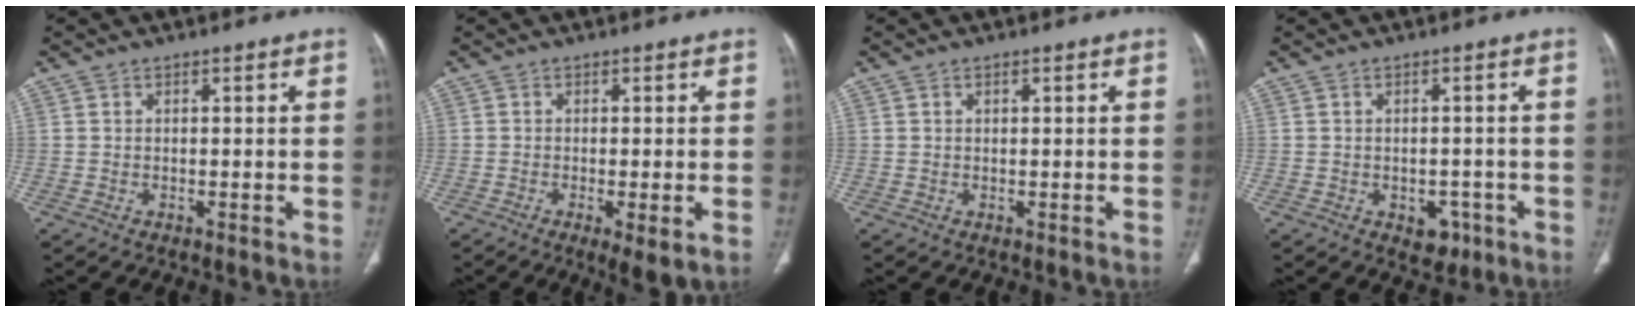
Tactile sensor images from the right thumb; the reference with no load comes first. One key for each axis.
{"total": 4.9, "fx": -1.6, "fy": 1.1, "fz": 4.5, "tx": -0.079, "ty": -0.017, "tz": -0.026}
{"total": 0.6, "fx": 0.3, "fy": 0.4, "fz": 0.4, "tx": -0.003, "ty": 0.001, "tz": 0.005}
{"total": 4.2, "fx": -1.9, "fy": 2.9, "fz": 2.3, "tx": -0.007, "ty": 0.008, "tz": -0.016}